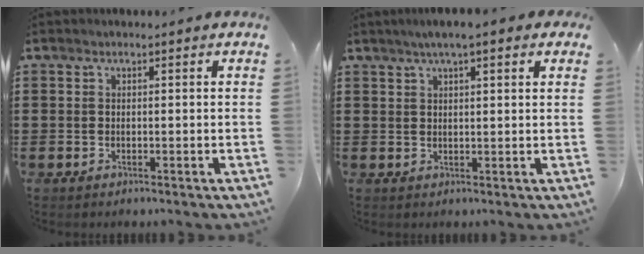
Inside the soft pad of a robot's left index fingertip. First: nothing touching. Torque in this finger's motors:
{"motor_torque": [1.37, -0.42, 0.35, 0.08]}